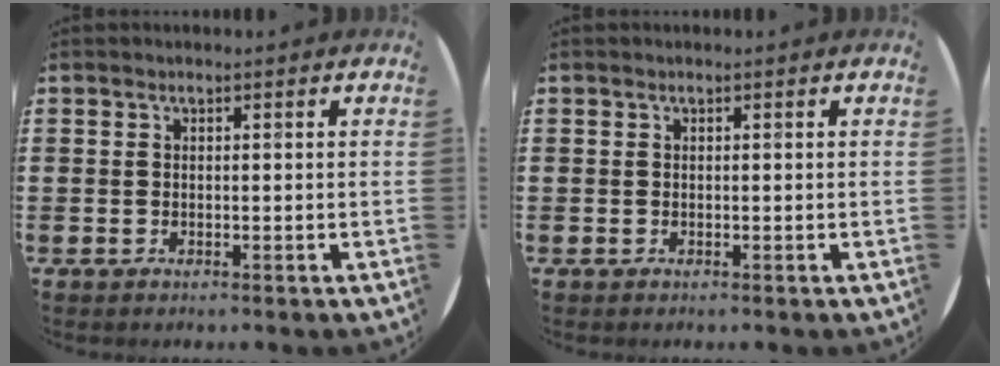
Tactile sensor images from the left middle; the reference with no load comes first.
{"total": 0.0}